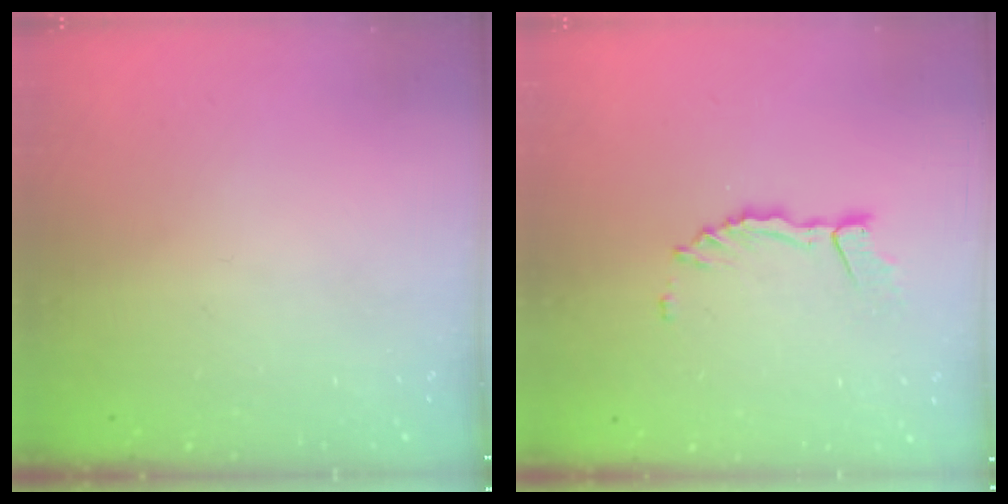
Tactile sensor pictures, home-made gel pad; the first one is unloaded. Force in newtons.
{"total": 3.8, "press": 3.7, "slide": 0.4}